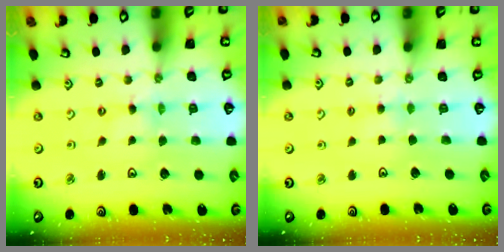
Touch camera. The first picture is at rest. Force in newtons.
{"total": 3.5, "press": 3.5, "slide": 0.6}